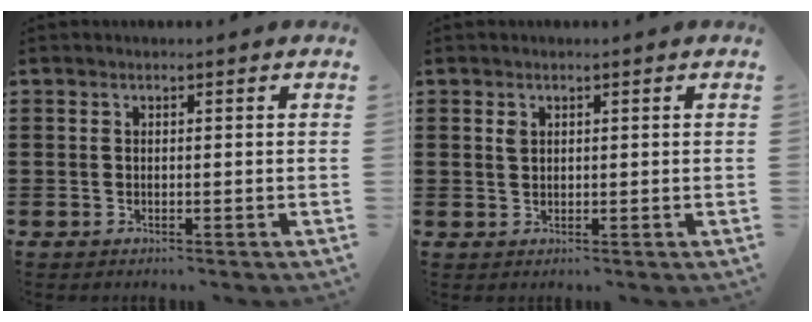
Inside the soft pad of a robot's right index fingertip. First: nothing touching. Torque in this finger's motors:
{"motor_torque": [-0.03, 0.04, 0.04, 0.01]}